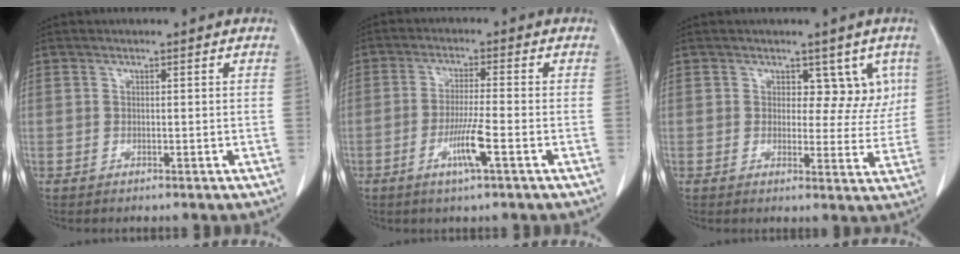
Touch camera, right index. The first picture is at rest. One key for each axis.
{"total": 5.7, "fx": -2.4, "fy": -0.3, "fz": 5.2, "tx": -0.099, "ty": -0.011, "tz": -0.046}
{"total": 5.5, "fx": 2.6, "fy": 3.6, "fz": 3.3, "tx": -0.012, "ty": 0.003, "tz": 0.030}